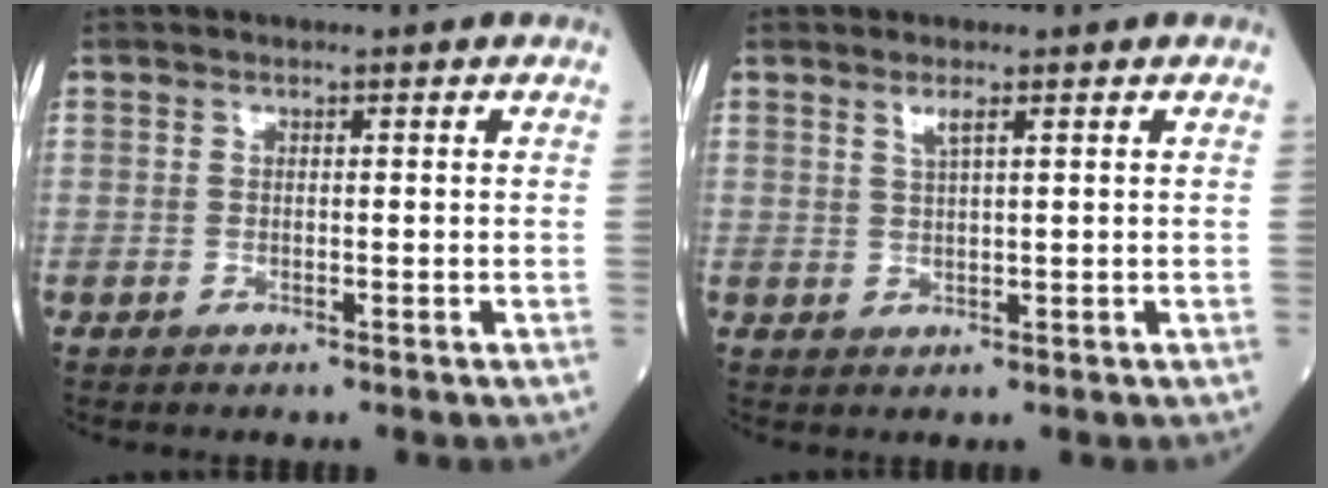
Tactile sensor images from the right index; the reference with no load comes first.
{"total": 1.8, "force": [1.1, -0.1, 1.4], "torque": [-0.033, -0.001, 0.022]}